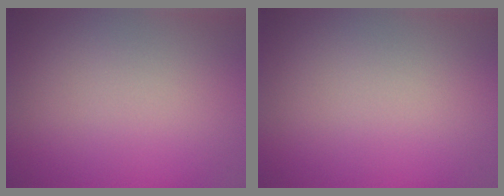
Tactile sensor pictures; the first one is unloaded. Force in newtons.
{"total": 0.0}